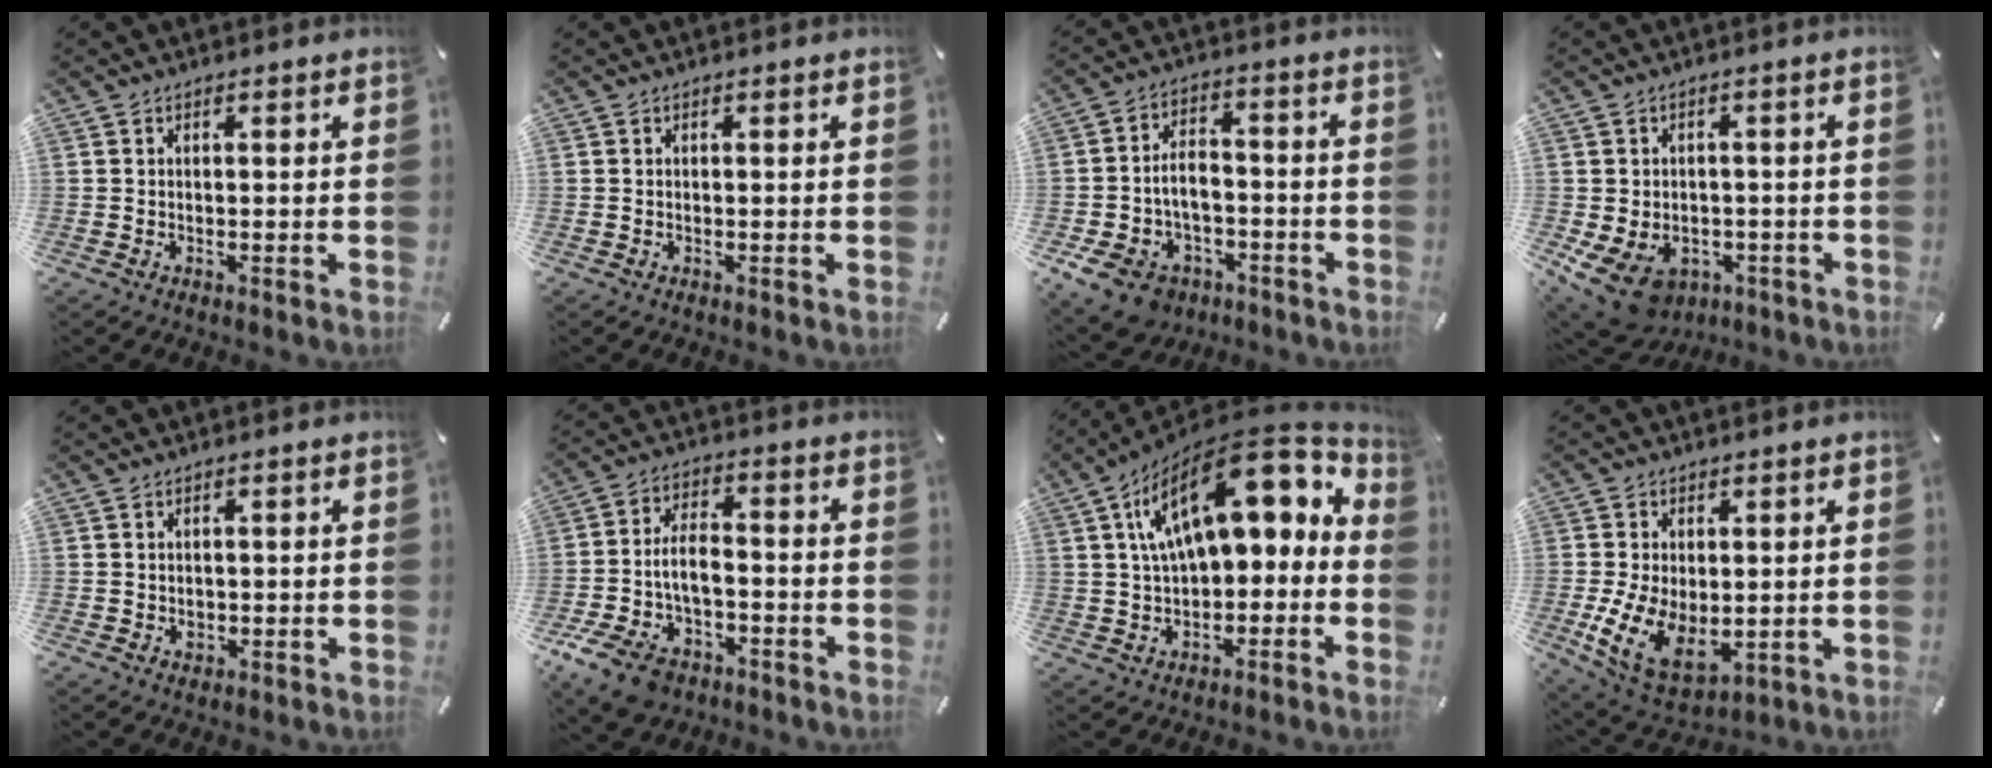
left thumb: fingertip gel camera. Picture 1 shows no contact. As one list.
[{"total": 0.0}, {"total": 10.7, "force": [-4.1, 8.5, 5.2], "torque": [-0.106, 0.030, -0.070]}, {"total": 9.0, "force": [-4.6, 6.4, 4.4], "torque": [-0.101, 0.017, -0.083]}, {"total": 1.4, "force": [-0.2, 1.3, 0.5], "torque": [-0.004, 0.000, -0.006]}, {"total": 11.4, "force": [-4.3, 7.6, 7.3], "torque": [-0.151, 0.024, -0.075]}, {"total": 20.4, "force": [8.3, 9.6, 15.9], "torque": [-0.270, -0.042, 0.140]}, {"total": 12.2, "force": [-0.8, 8.4, 8.9], "torque": [-0.176, -0.016, -0.011]}]